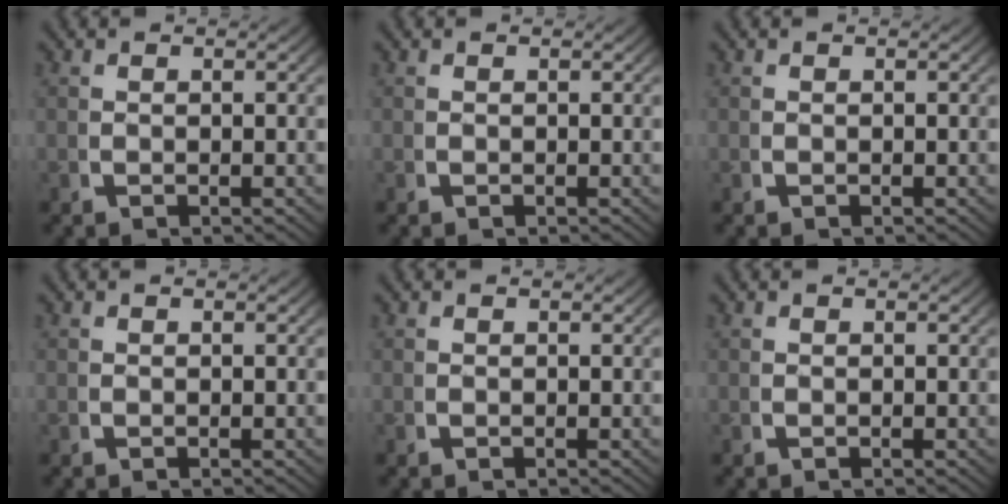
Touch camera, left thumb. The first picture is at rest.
{"total": 0.0}
{"total": 0.0}
{"total": 0.0}
{"total": 0.0}
{"total": 0.0}